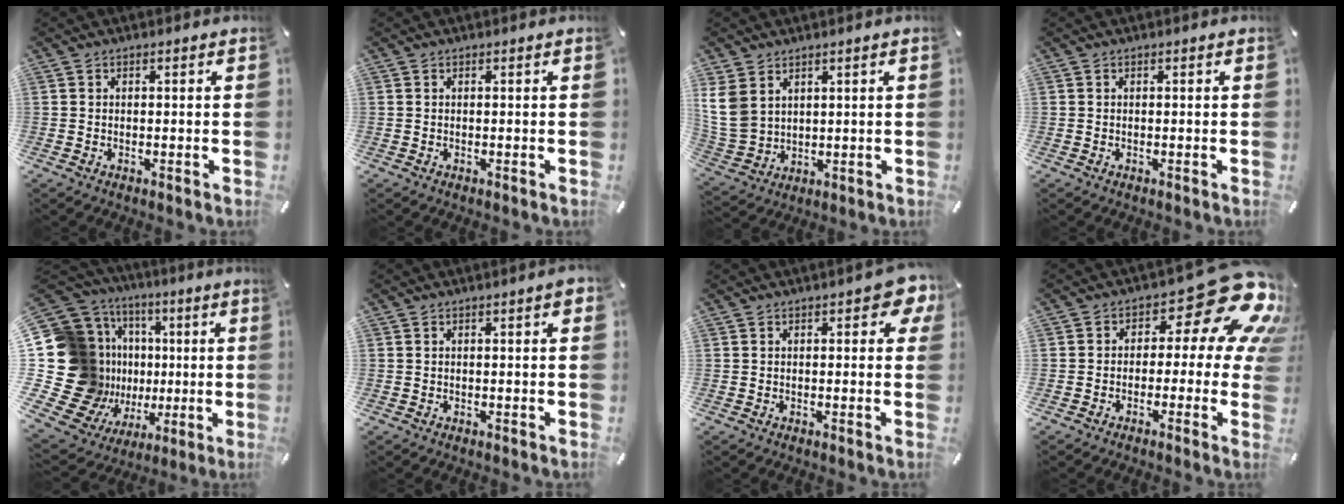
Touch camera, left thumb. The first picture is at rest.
{"total": 0.0}
{"total": 8.8, "force": [3.5, 6.9, 4.1], "torque": [-0.128, -0.013, 0.067]}
{"total": 0.0}
{"total": 23.4, "force": [0.6, 19.0, 13.8], "torque": [-0.254, -0.055, 0.068]}
{"total": 1.8, "force": [0.3, 0.5, 1.7], "torque": [-0.031, 0.005, 0.003]}
{"total": 5.0, "force": [1.7, 2.5, 4.0], "torque": [-0.048, 0.001, 0.024]}
{"total": 18.4, "force": [7.4, 8.3, 14.7], "torque": [-0.185, -0.049, 0.119]}